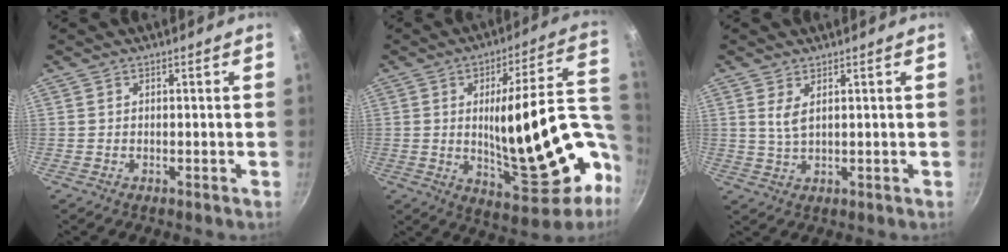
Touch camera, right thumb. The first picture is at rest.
{"total": 25.0, "force": [-3.7, 9.7, 22.8], "torque": [-0.290, 0.033, -0.024]}
{"total": 3.3, "force": [1.4, 1.3, 2.7], "torque": [-0.053, -0.011, 0.031]}